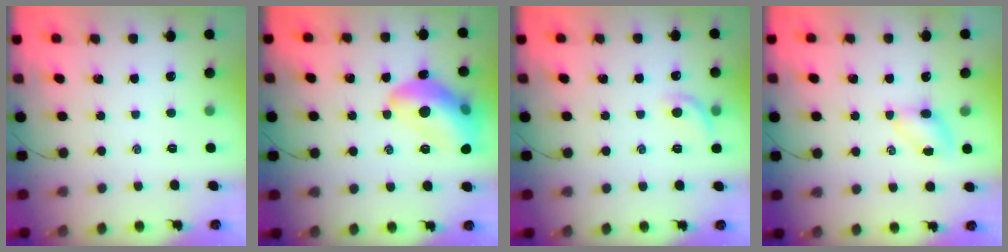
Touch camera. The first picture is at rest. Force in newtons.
{"total": 16.7, "press": 16.6, "slide": 2.0}
{"total": 6.9, "press": 6.7, "slide": 1.7}
{"total": 4.3, "press": 4.2, "slide": 1.1}